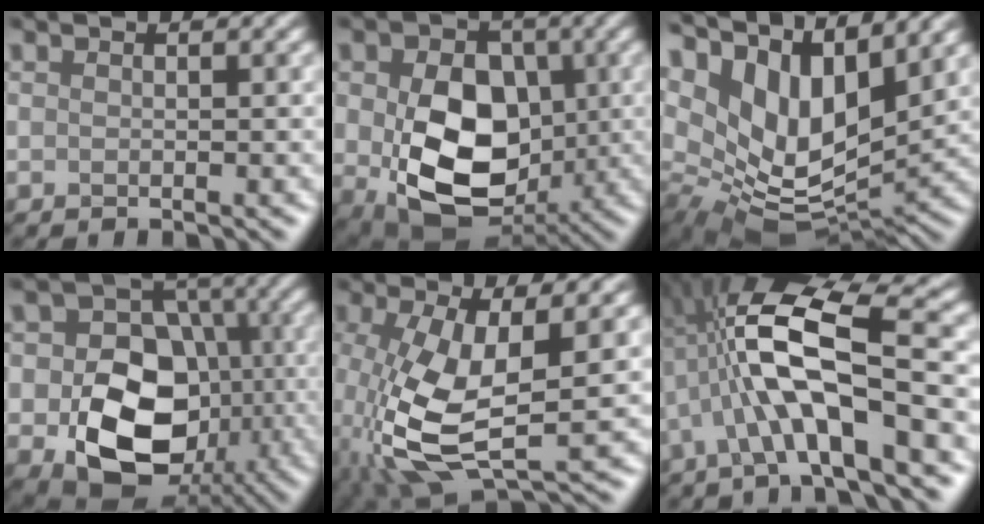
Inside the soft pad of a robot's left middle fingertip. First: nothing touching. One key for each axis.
{"total": 11.2, "fx": -0.7, "fy": 8.1, "fz": 7.7, "tx": -0.129, "ty": -0.027, "tz": 0.002}
{"total": 10.5, "fx": 5.6, "fy": 4.9, "fz": 7.4, "tx": -0.148, "ty": 0.000, "tz": 0.106}
{"total": 11.4, "fx": -2.8, "fy": 8.6, "fz": 6.9, "tx": -0.120, "ty": -0.025, "tz": -0.049}
{"total": 9.3, "fx": -2.3, "fy": 3.3, "fz": 8.4, "tx": -0.201, "ty": -0.016, "tz": -0.046}
{"total": 9.3, "fx": -1.5, "fy": 2.6, "fz": 8.8, "tx": -0.170, "ty": 0.023, "tz": -0.032}